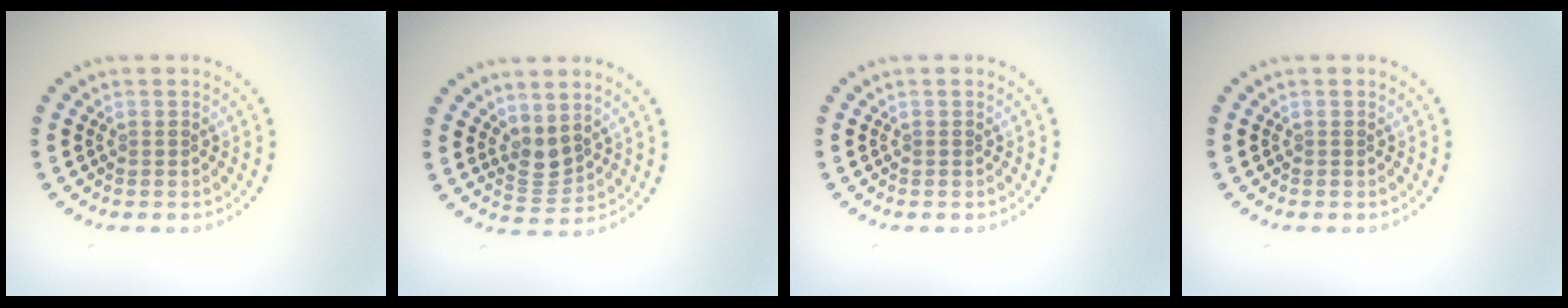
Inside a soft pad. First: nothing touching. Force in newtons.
{"total": 2.0, "press": 1.6, "slide": 1.2}
{"total": 0.0}
{"total": 0.0}